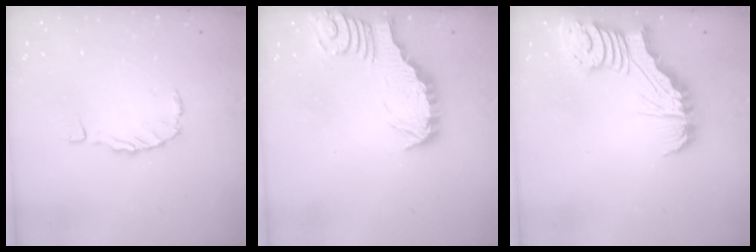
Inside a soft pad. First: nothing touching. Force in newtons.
{"total": 3.1, "press": 3.1, "slide": 0.3}
{"total": 7.0, "press": 6.9, "slide": 0.8}